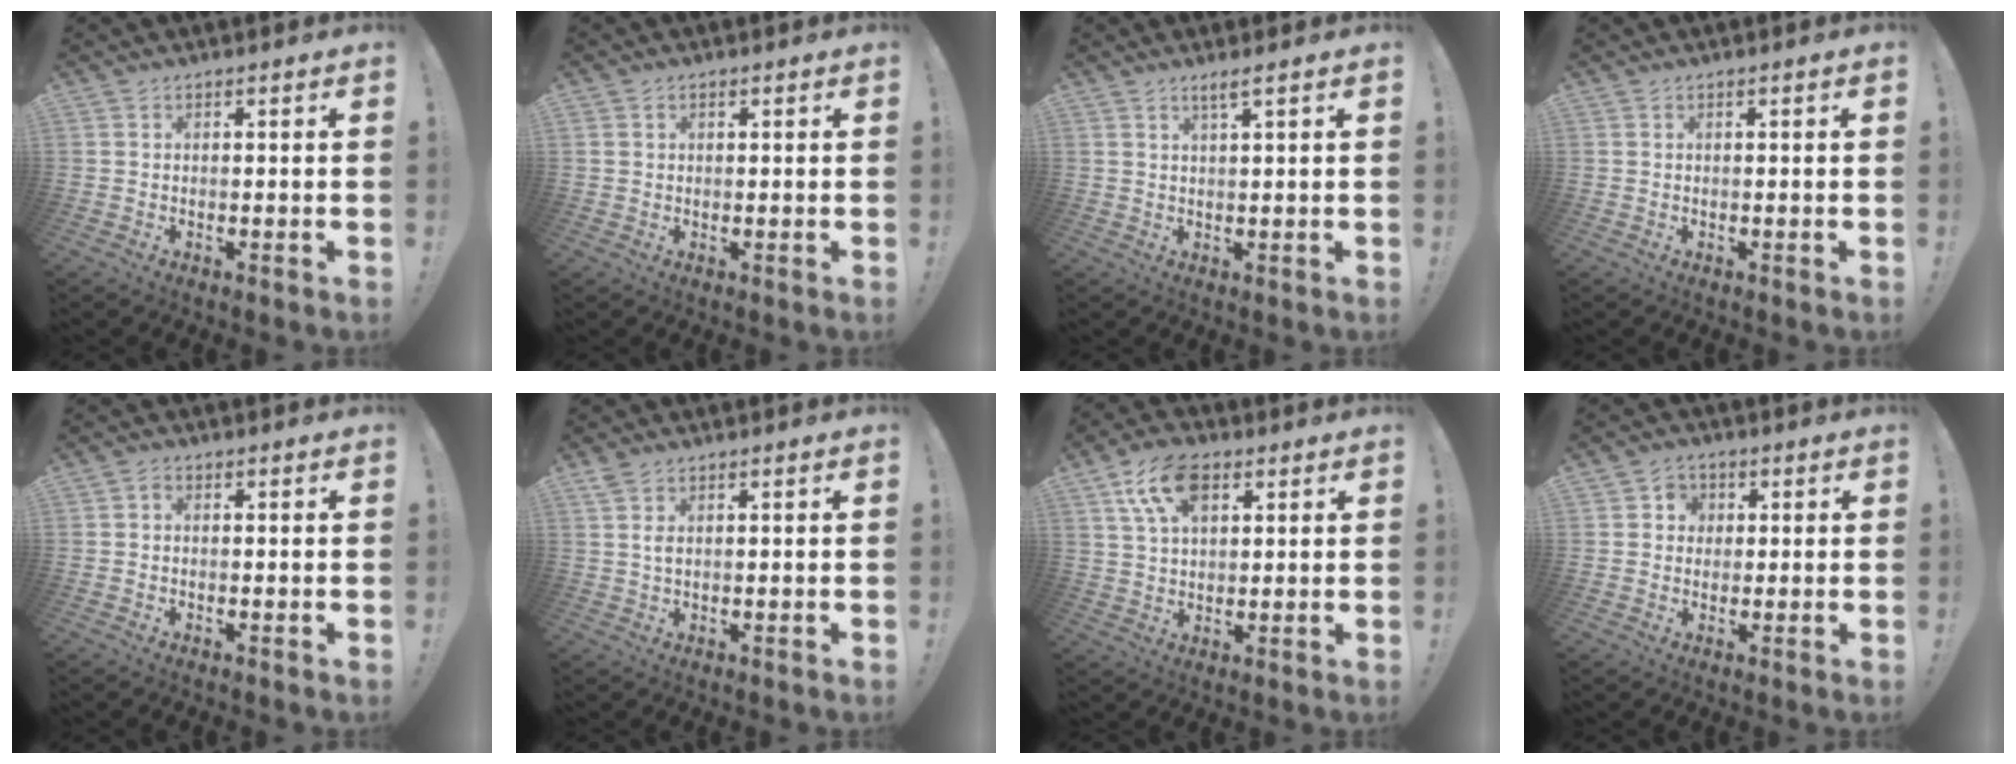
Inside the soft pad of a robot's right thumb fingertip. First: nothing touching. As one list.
[{"total": 1.0, "force": [0.4, 0.9, 0.3], "torque": [-0.007, 0.005, 0.008]}, {"total": 2.6, "force": [1.6, -0.1, 2.0], "torque": [-0.035, -0.006, 0.026]}, {"total": 0.5, "force": [0.0, -0.2, 0.4], "torque": [-0.009, 0.000, -0.001]}, {"total": 0.9, "force": [-0.5, 0.6, 0.5], "torque": [-0.013, 0.004, -0.009]}, {"total": 2.2, "force": [1.1, 0.9, 1.7], "torque": [-0.033, 0.001, 0.018]}, {"total": 11.9, "force": [5.5, 6.9, 7.9], "torque": [-0.144, -0.005, 0.102]}, {"total": 4.3, "force": [0.6, 4.1, 1.1], "torque": [-0.015, 0.006, 0.011]}]